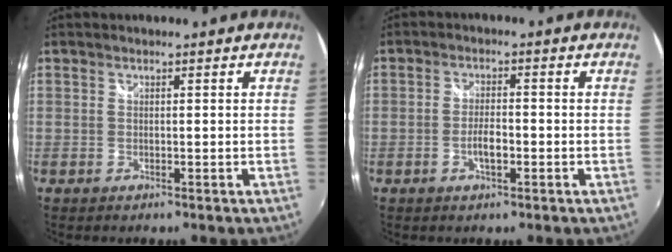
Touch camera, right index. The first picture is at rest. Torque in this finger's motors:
{"motor_torque": [0.07, -0.07, 0.11, 0.03]}